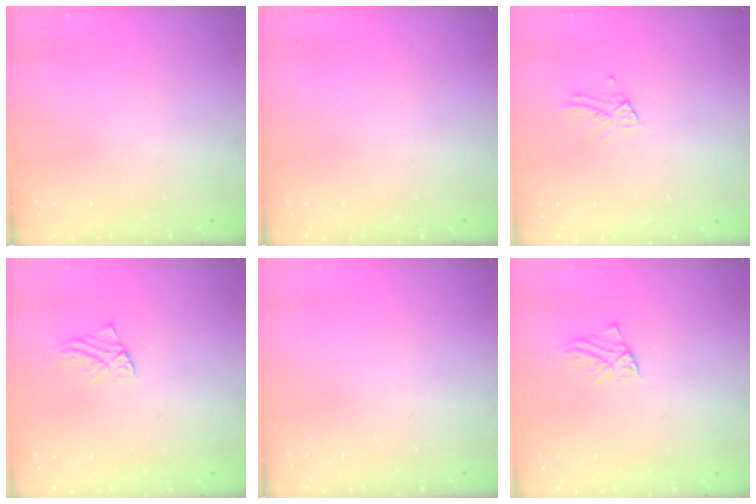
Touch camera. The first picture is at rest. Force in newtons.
{"total": 0.0}
{"total": 3.0, "press": 3.0, "slide": 0.3}
{"total": 1.2, "press": 1.2, "slide": 0.1}
{"total": 0.0}
{"total": 1.2, "press": 1.2, "slide": 0.1}